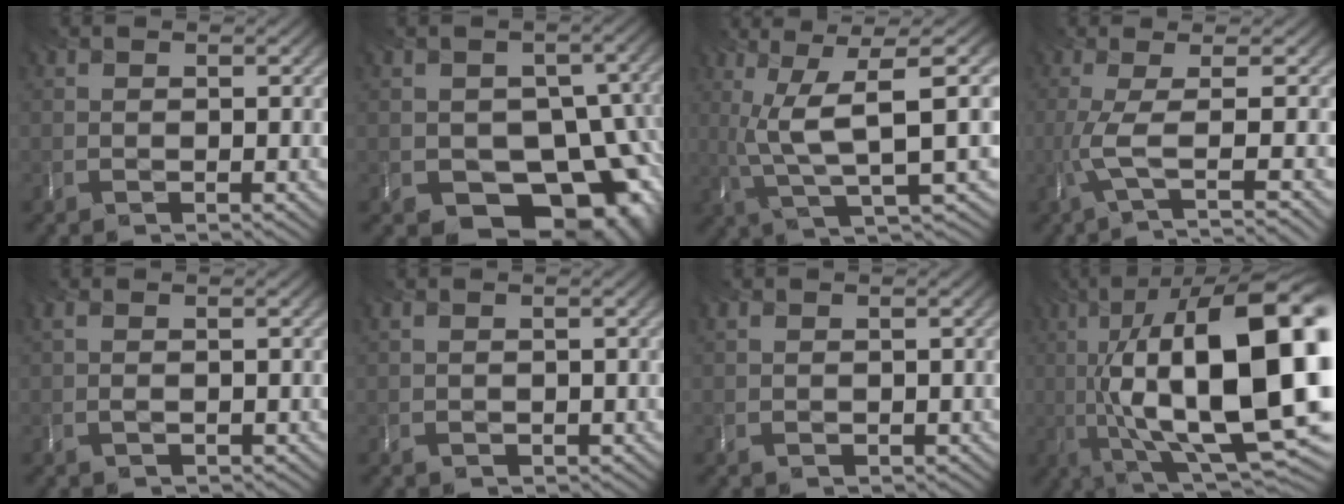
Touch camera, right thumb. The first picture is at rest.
{"total": 14.2, "force": [-5.9, 10.0, 8.1], "torque": [-0.095, -0.016, -0.064]}
{"total": 9.0, "force": [1.3, 1.6, 8.8], "torque": [-0.165, 0.022, 0.031]}
{"total": 4.4, "force": [-0.8, 0.8, 4.3], "torque": [-0.085, 0.001, -0.022]}
{"total": 0.0}
{"total": 0.5, "force": [0.2, 0.4, -0.3], "torque": [-0.001, 0.000, 0.010]}
{"total": 0.8, "force": [0.3, 0.2, -0.7], "torque": [0.003, -0.001, 0.009]}
{"total": 19.9, "force": [-0.2, 8.1, 18.1], "torque": [-0.293, 0.014, -0.005]}